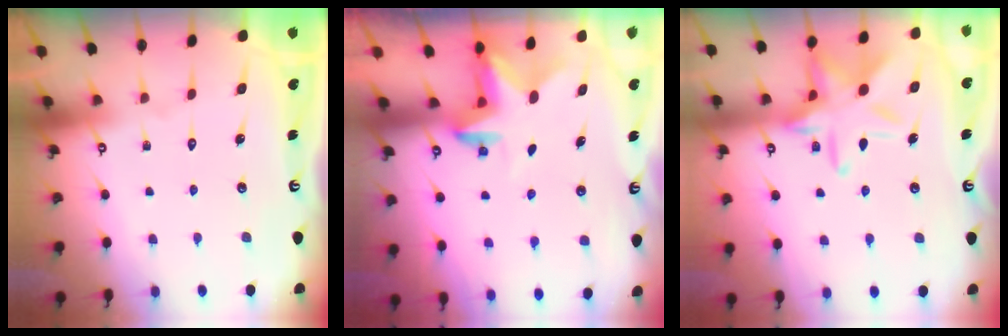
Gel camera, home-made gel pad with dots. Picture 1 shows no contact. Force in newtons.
{"total": 2.9, "press": 2.9, "slide": 0.5}
{"total": 15.6, "press": 15.5, "slide": 1.0}